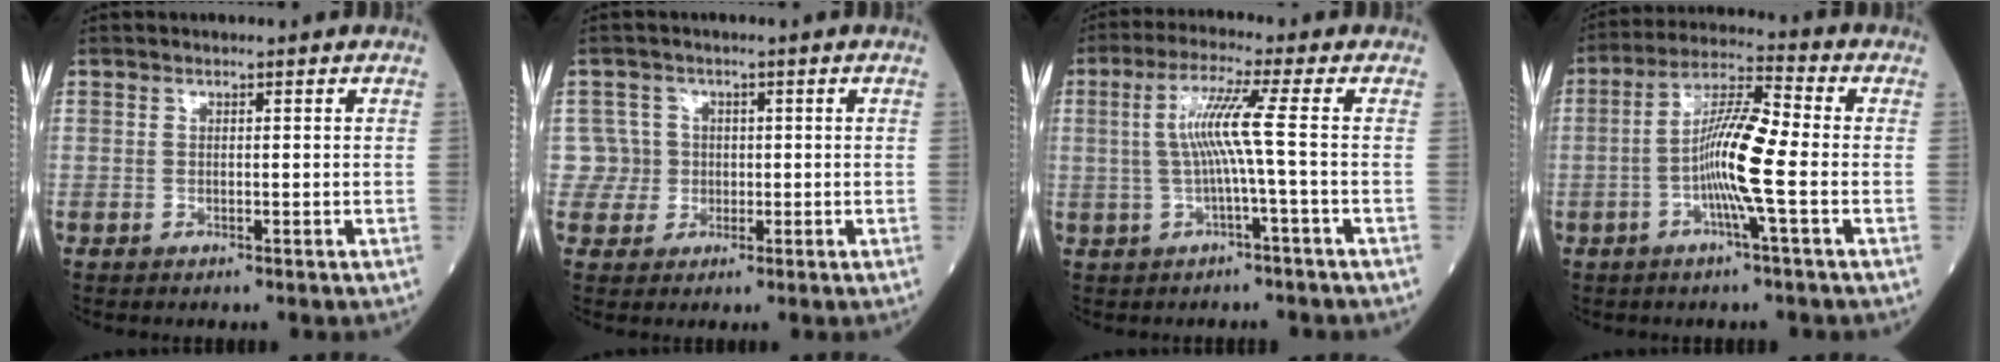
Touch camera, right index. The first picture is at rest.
{"total": 3.6, "force": [0.0, 3.5, -0.6], "torque": [0.025, 0.010, -0.002]}
{"total": 6.3, "force": [-0.2, -1.4, 6.2], "torque": [-0.127, 0.015, 0.003]}
{"total": 9.7, "force": [-2.0, -0.1, 9.5], "torque": [-0.180, 0.008, -0.047]}